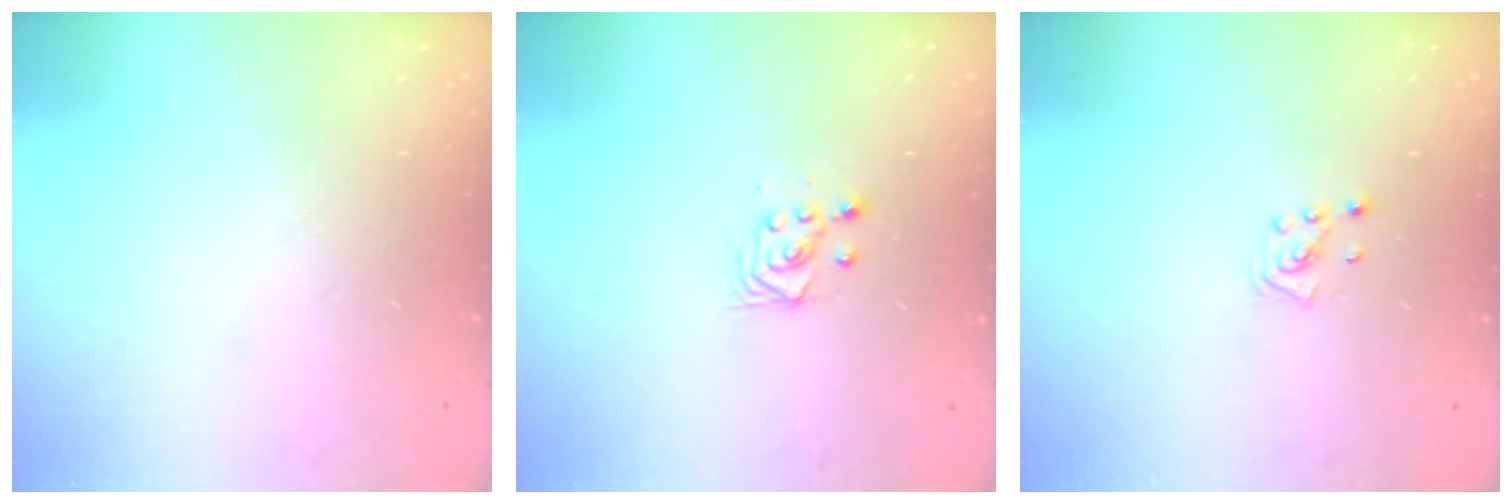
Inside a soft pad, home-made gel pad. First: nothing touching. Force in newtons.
{"total": 3.6, "press": 3.2, "slide": 1.6}
{"total": 2.1, "press": 2.0, "slide": 0.3}